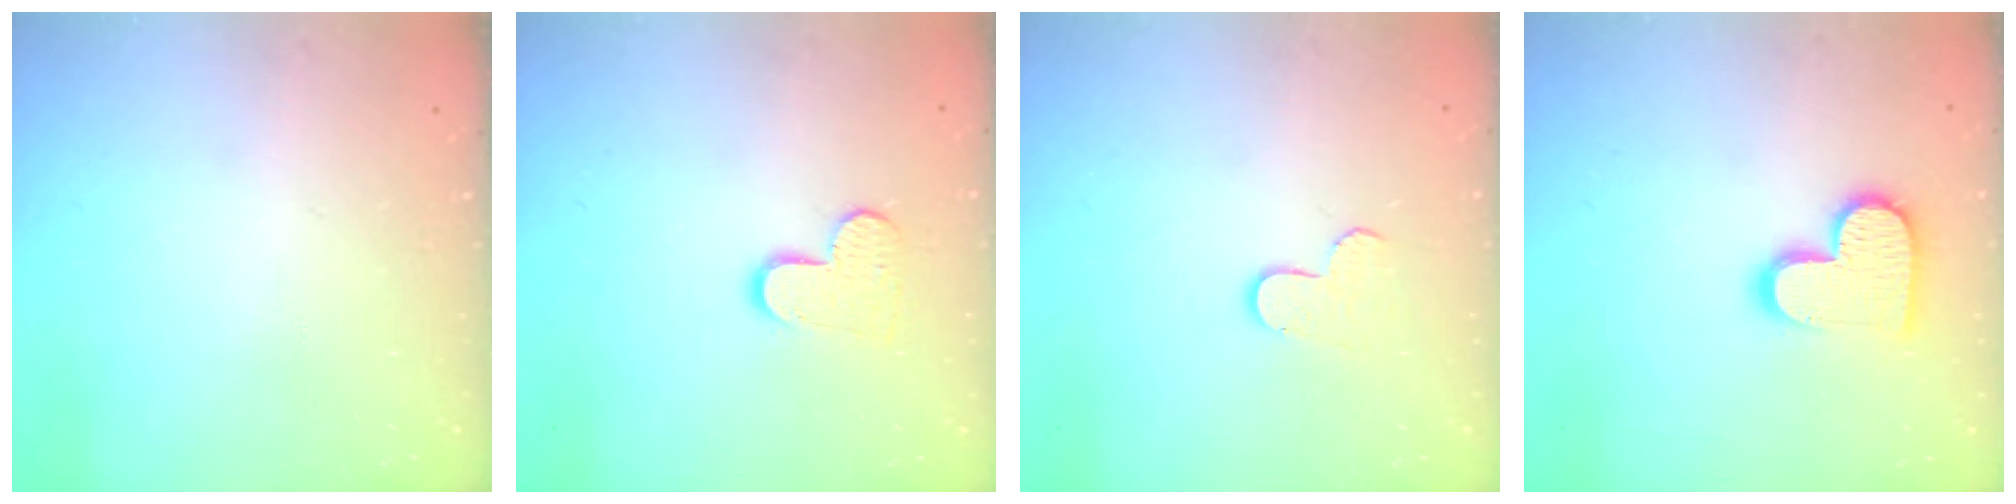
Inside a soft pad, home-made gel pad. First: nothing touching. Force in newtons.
{"total": 9.3, "press": 9.3, "slide": 0.6}
{"total": 6.6, "press": 6.6, "slide": 0.6}
{"total": 13.5, "press": 13.4, "slide": 0.7}